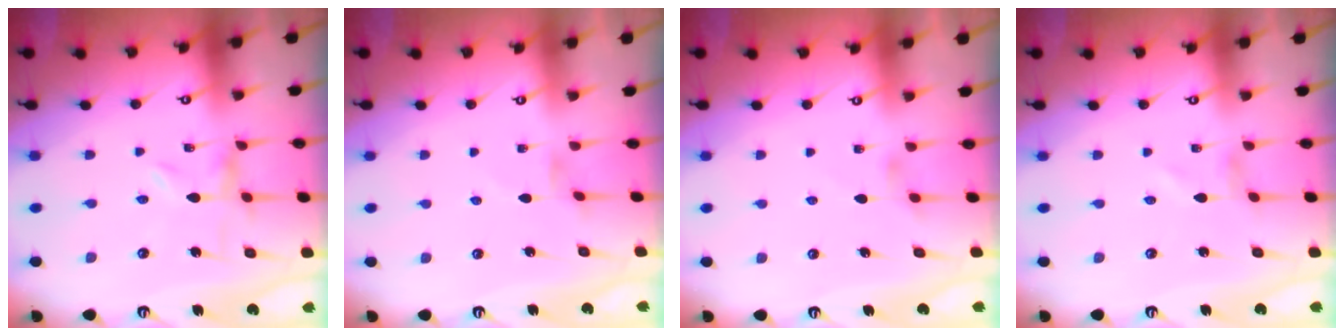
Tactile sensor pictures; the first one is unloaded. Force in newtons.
{"total": 1.4, "press": 1.4, "slide": 0.2}
{"total": 1.3, "press": 1.2, "slide": 0.3}
{"total": 1.3, "press": 1.3, "slide": 0.1}